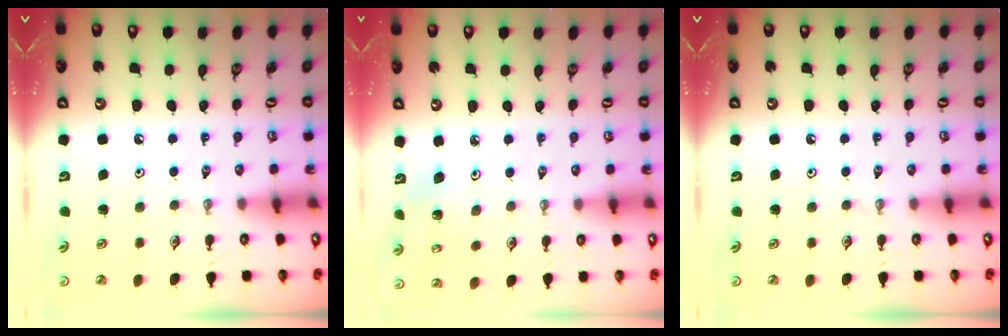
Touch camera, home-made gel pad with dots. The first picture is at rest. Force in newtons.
{"total": 4.1, "press": 4.0, "slide": 1.1}
{"total": 0.0}